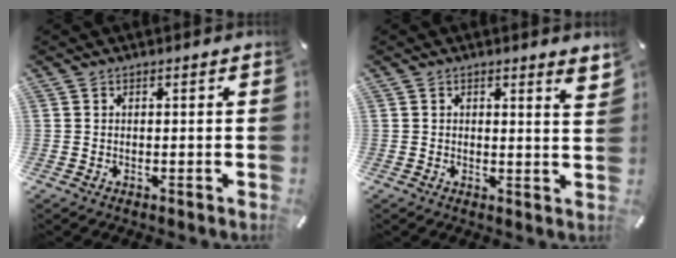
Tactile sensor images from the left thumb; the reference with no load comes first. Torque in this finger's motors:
{"motor_torque": [0.43, -0.53, 0.10, -0.02, -0.03]}